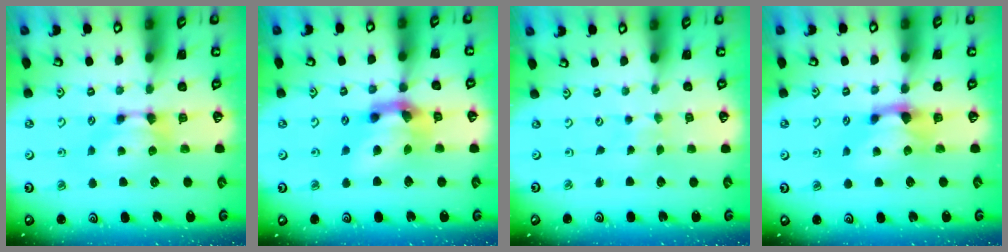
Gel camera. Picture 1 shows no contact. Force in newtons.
{"total": 7.5, "press": 7.0, "slide": 2.6}
{"total": 5.2, "press": 5.1, "slide": 0.2}
{"total": 1.3, "press": 0.5, "slide": 1.2}